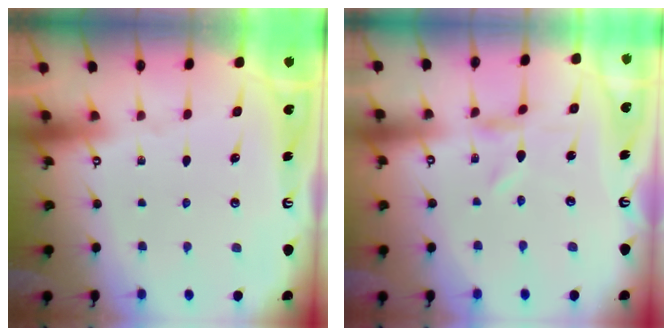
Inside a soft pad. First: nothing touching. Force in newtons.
{"total": 0.0}